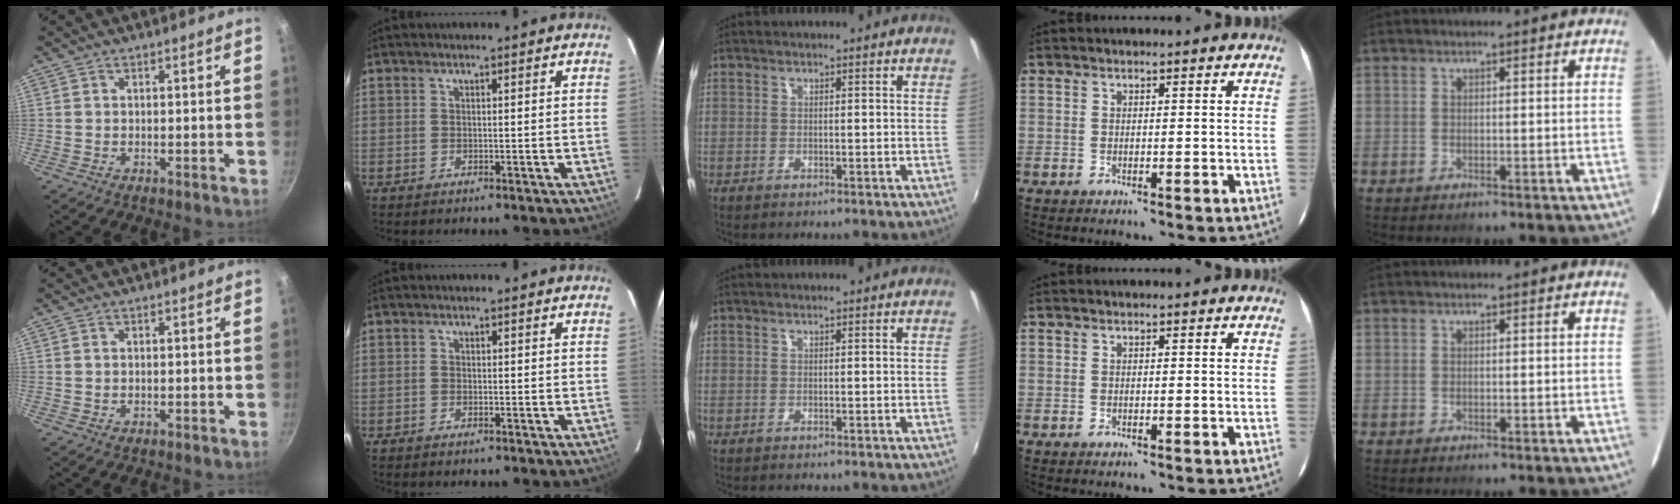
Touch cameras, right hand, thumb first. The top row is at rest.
{"index": {"total": 0.6, "force": [-0.5, 0.3, 0.2], "torque": [-0.005, 0.000, -0.012]}}